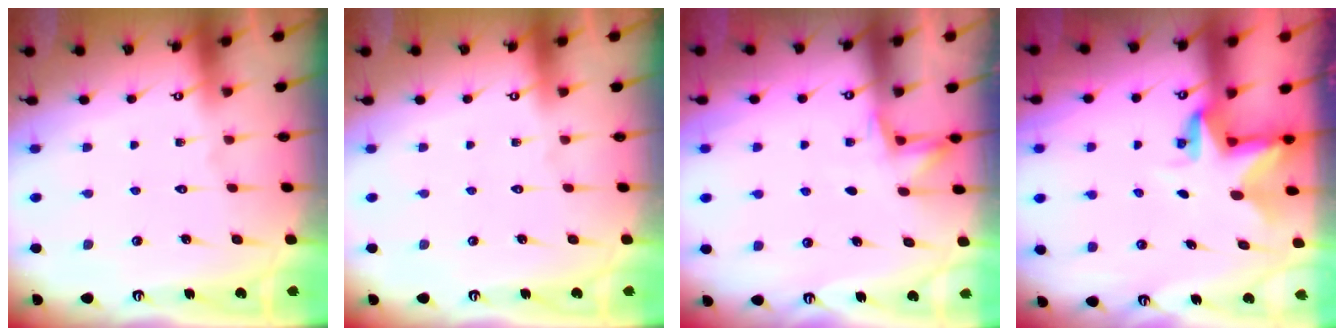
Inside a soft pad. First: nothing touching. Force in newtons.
{"total": 0.0}
{"total": 3.9, "press": 3.9, "slide": 0.4}
{"total": 3.5, "press": 3.5, "slide": 0.2}